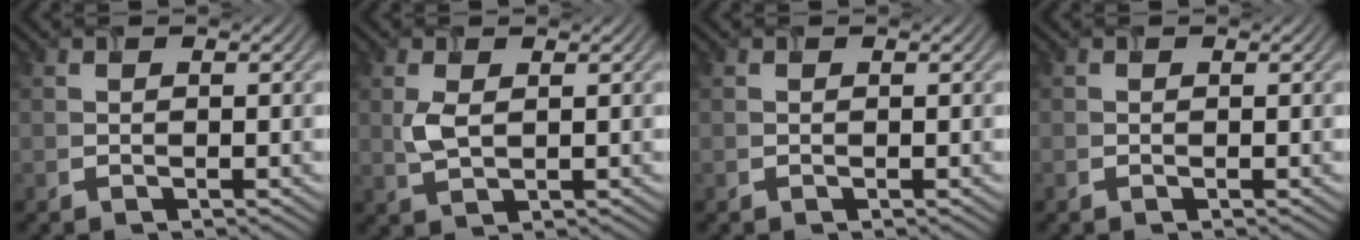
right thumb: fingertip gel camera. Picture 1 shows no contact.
{"total": 3.1, "force": [0.6, 1.5, 2.6], "torque": [-0.068, -0.002, 0.015]}
{"total": 0.0}
{"total": 0.0}